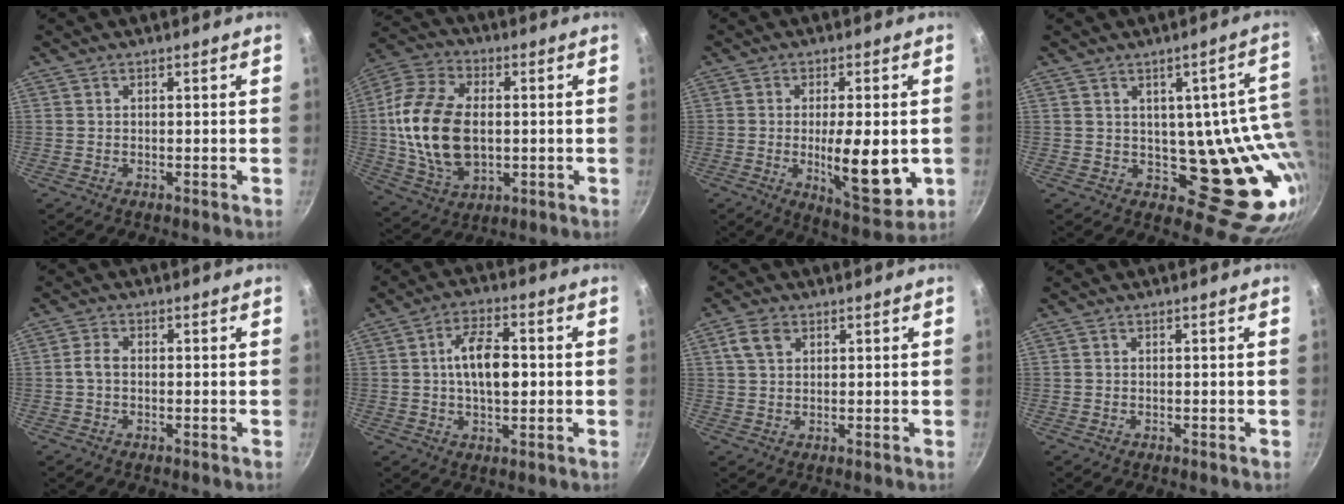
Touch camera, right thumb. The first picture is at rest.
{"total": 19.1, "force": [0.0, 12.2, 14.7], "torque": [-0.272, 0.007, 0.000]}
{"total": 13.4, "force": [-1.7, 4.6, 12.4], "torque": [-0.172, -0.014, -0.016]}
{"total": 16.8, "force": [3.6, 10.6, 12.5], "torque": [-0.072, -0.042, 0.066]}
{"total": 2.5, "force": [-0.3, 1.6, 1.9], "torque": [-0.043, 0.013, -0.010]}
{"total": 9.7, "force": [0.5, 5.0, 8.3], "torque": [-0.123, 0.016, 0.002]}
{"total": 4.4, "force": [1.9, 2.8, 2.8], "torque": [-0.045, 0.004, 0.035]}
{"total": 0.0}